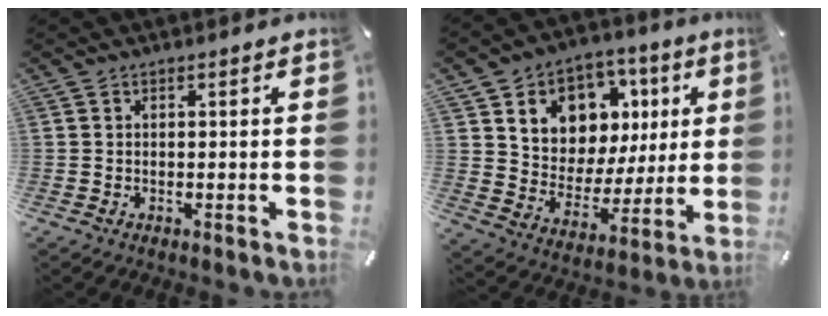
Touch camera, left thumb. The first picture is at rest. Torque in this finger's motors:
{"motor_torque": [2.44, 2.57, 1.45, -1.14, 0.19]}